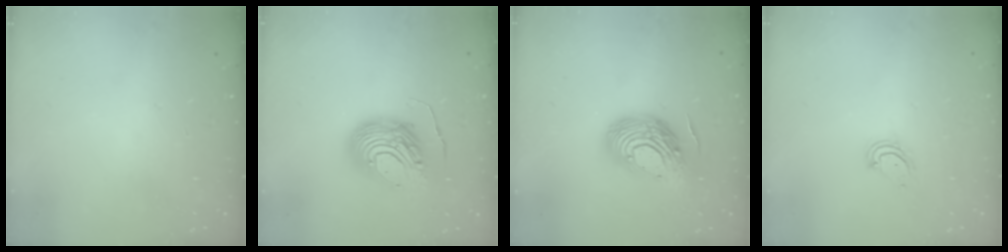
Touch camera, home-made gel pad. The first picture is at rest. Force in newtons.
{"total": 13.5, "press": 13.4, "slide": 1.7}
{"total": 16.1, "press": 16.1, "slide": 1.3}
{"total": 4.2, "press": 4.1, "slide": 0.5}